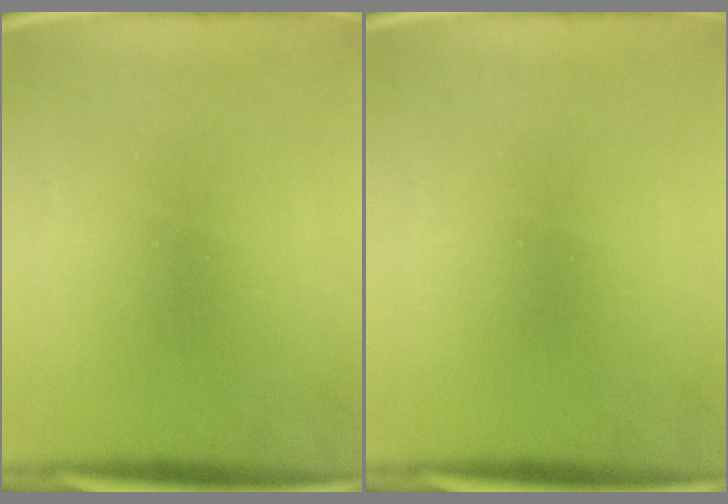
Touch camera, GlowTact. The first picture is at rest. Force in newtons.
{"total": 0.0}